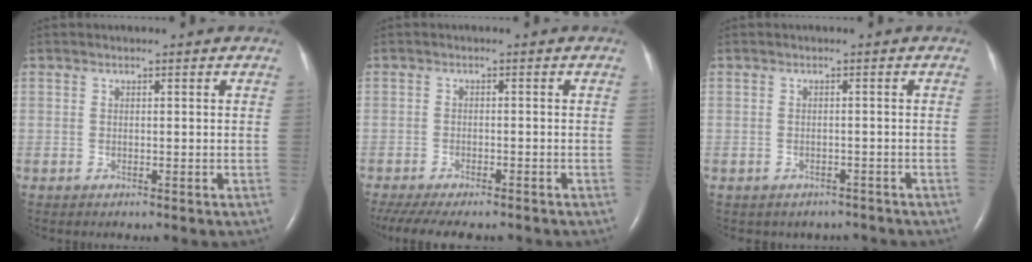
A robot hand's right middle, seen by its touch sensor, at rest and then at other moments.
{"total": 12.8, "force": [-10.6, 3.5, 6.2], "torque": [-0.131, -0.017, -0.146]}
{"total": 4.3, "force": [-3.7, 2.2, 0.2], "torque": [-0.004, 0.014, -0.040]}